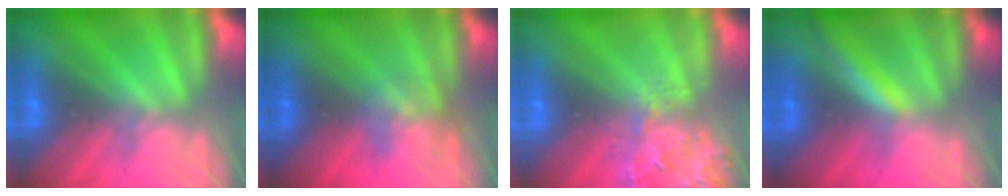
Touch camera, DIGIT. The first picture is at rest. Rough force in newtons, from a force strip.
{"total": 2.8}
{"total": 2.8}
{"total": 1.3}